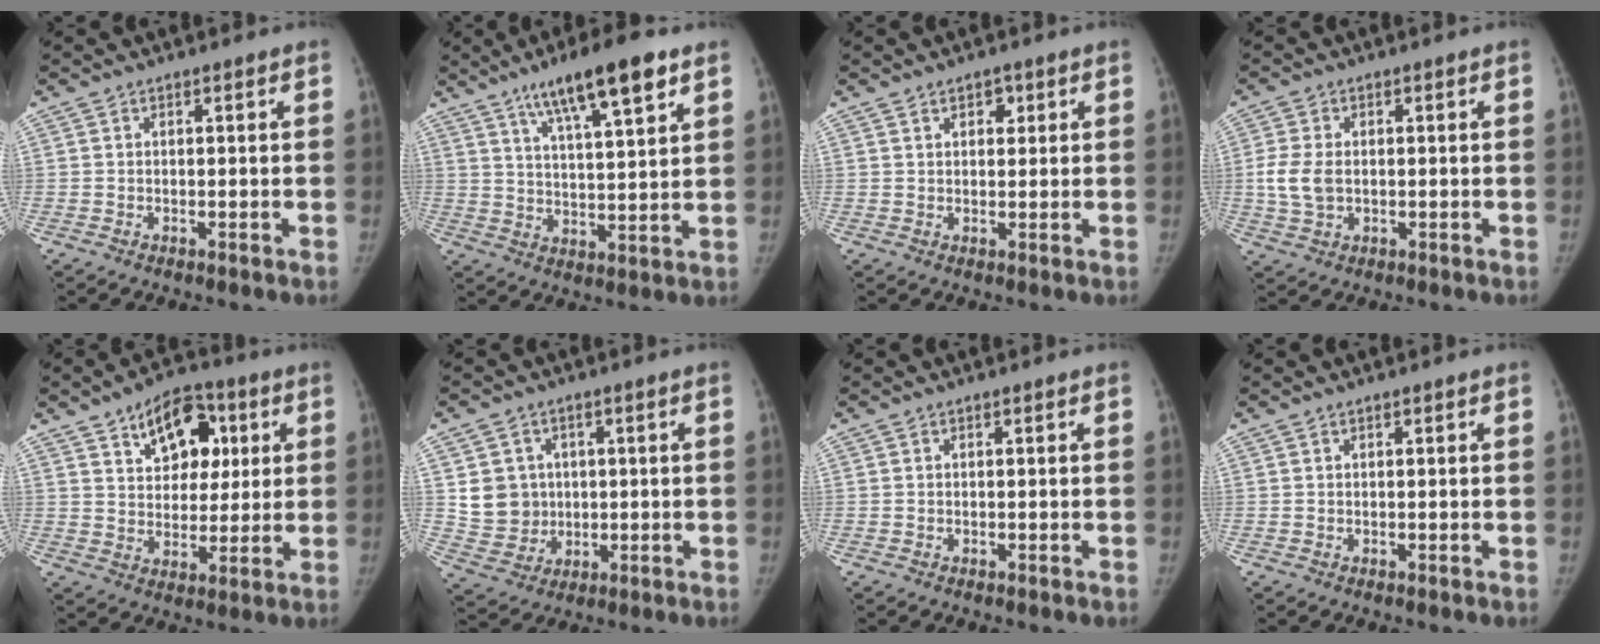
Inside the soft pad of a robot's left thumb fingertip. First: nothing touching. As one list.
[{"total": 13.5, "force": [8.1, 2.7, 10.4], "torque": [-0.158, -0.029, 0.134]}, {"total": 2.4, "force": [1.2, 1.6, 1.3], "torque": [-0.002, -0.004, 0.016]}, {"total": 5.8, "force": [-0.2, 3.9, 4.3], "torque": [-0.092, 0.000, 0.000]}, {"total": 12.9, "force": [5.5, 8.3, 8.2], "torque": [-0.075, -0.010, 0.085]}, {"total": 8.2, "force": [1.2, 7.6, 2.5], "torque": [-0.008, -0.005, 0.035]}, {"total": 0.0}, {"total": 0.0}]